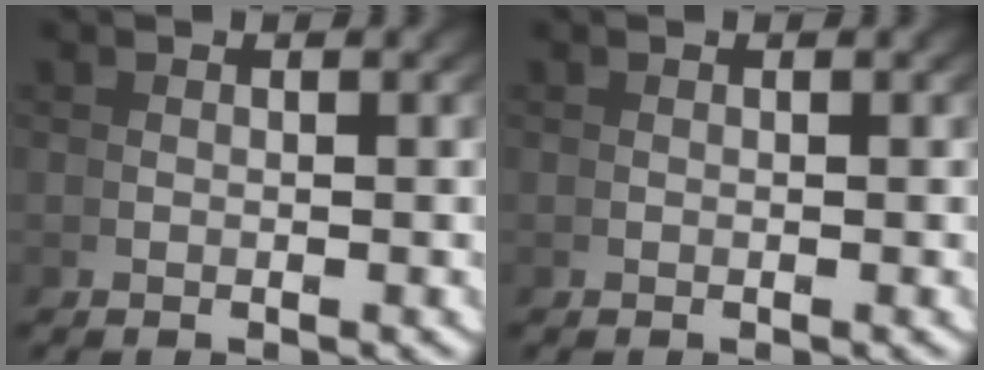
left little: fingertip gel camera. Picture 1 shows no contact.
{"total": 0.0}